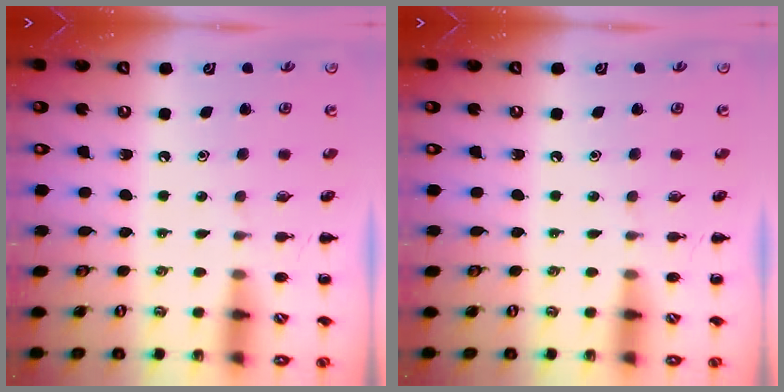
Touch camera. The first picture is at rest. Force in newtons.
{"total": 0.0}